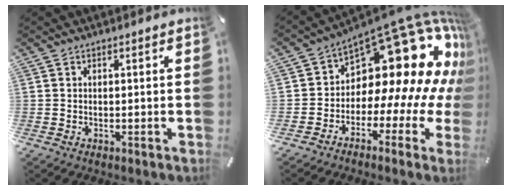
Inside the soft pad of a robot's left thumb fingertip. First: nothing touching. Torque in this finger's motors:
{"motor_torque": [0.64, 1.00, 1.05, 0.45, 0.29]}